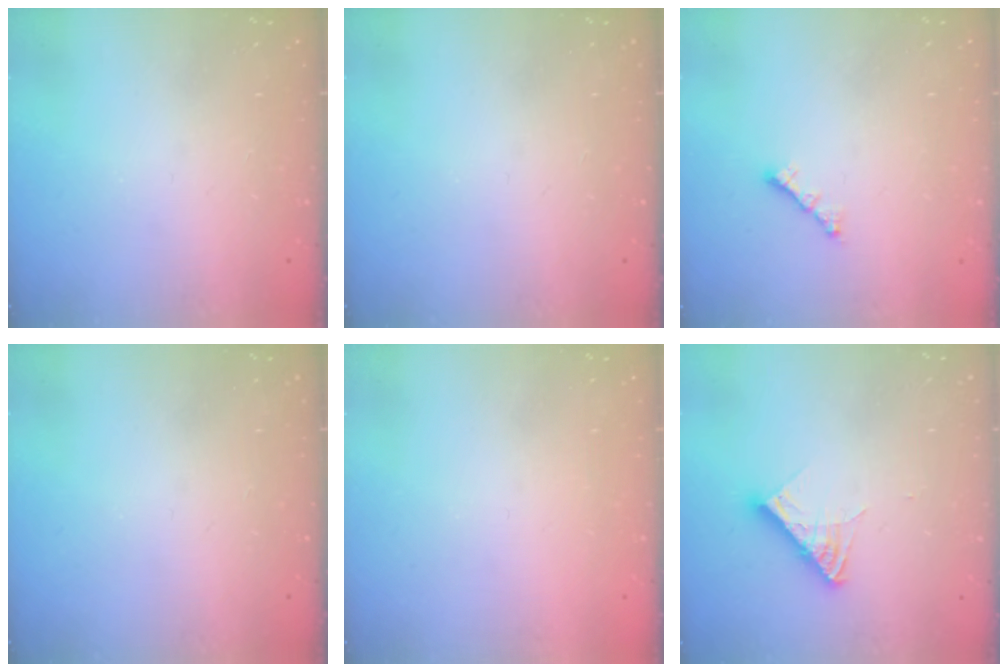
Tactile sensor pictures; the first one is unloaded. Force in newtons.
{"total": 0.0}
{"total": 1.5, "press": 1.4, "slide": 0.5}
{"total": 0.0}
{"total": 1.3, "press": 1.3, "slide": 0.2}
{"total": 10.7, "press": 10.7, "slide": 0.9}